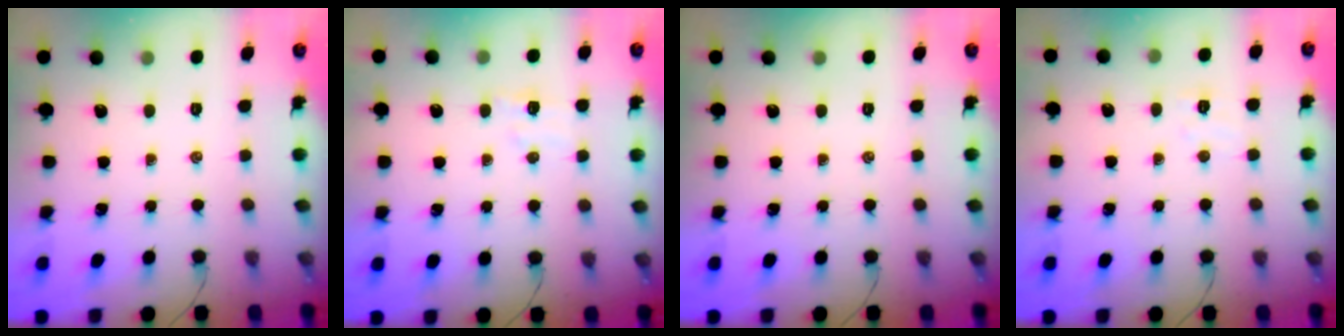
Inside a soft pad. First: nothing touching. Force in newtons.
{"total": 4.8, "press": 4.7, "slide": 1.1}
{"total": 0.0}
{"total": 3.8, "press": 3.6, "slide": 1.0}